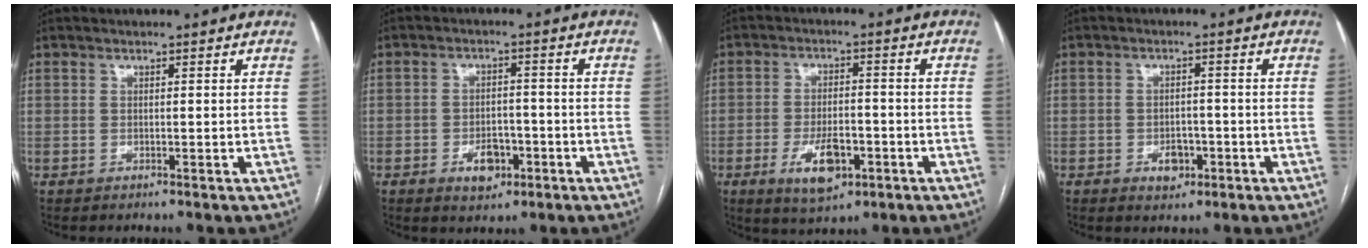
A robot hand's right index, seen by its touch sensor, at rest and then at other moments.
{"total": 5.2, "force": [-2.3, 3.2, 3.4], "torque": [-0.052, 0.004, -0.031]}
{"total": 8.9, "force": [-4.0, 3.4, 7.2], "torque": [-0.138, -0.008, -0.062]}
{"total": 3.7, "force": [-1.6, 2.5, 2.2], "torque": [-0.029, 0.005, -0.016]}